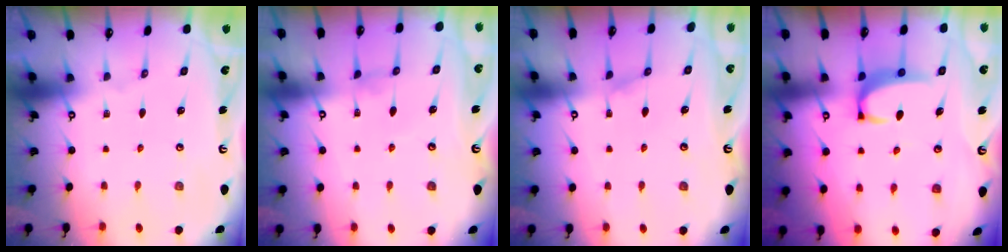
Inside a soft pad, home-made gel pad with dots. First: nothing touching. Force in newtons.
{"total": 0.7, "press": 0.4, "slide": 0.5}
{"total": 0.0}
{"total": 2.9, "press": 2.9, "slide": 0.4}